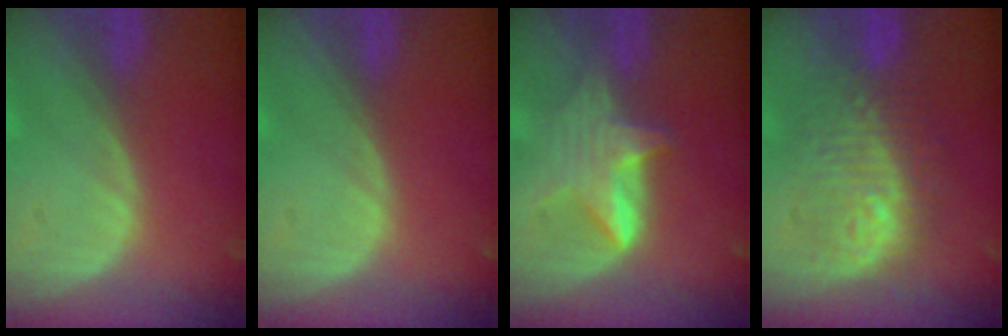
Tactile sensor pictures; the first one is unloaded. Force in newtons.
{"total": 0.0}
{"total": 6.1, "press": 5.7, "slide": 2.1}
{"total": 9.6, "press": 9.6, "slide": 0.7}